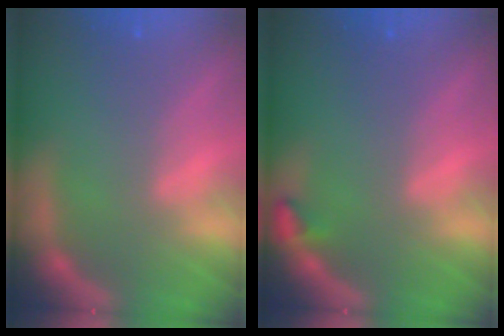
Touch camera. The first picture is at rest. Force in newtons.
{"total": 0.9}